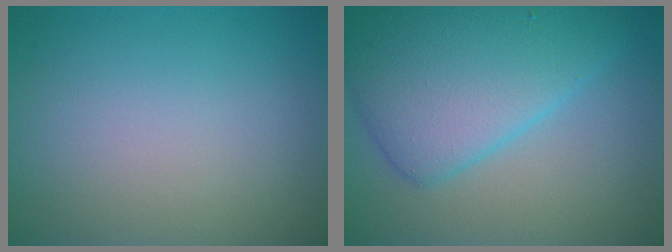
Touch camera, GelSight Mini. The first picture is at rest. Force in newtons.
{"total": 7.8, "press": 7.8, "slide": 0.0}